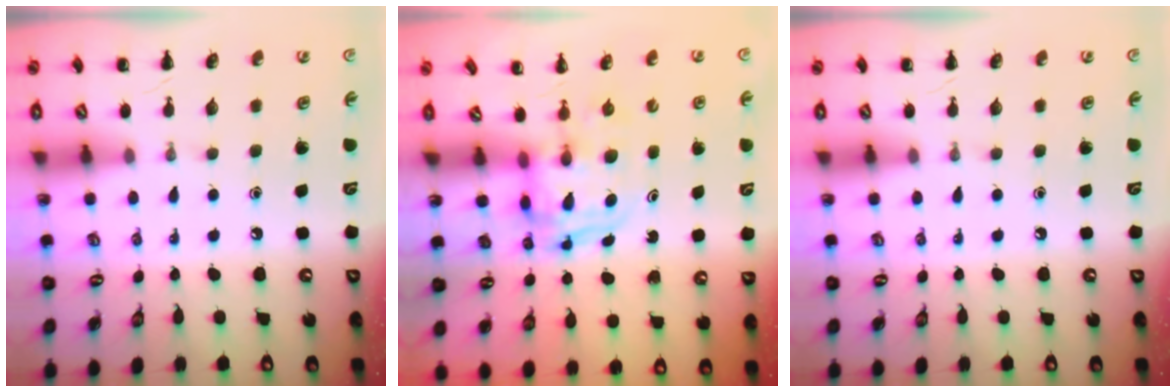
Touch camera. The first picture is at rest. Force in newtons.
{"total": 3.9, "press": 3.8, "slide": 0.8}
{"total": 0.0}